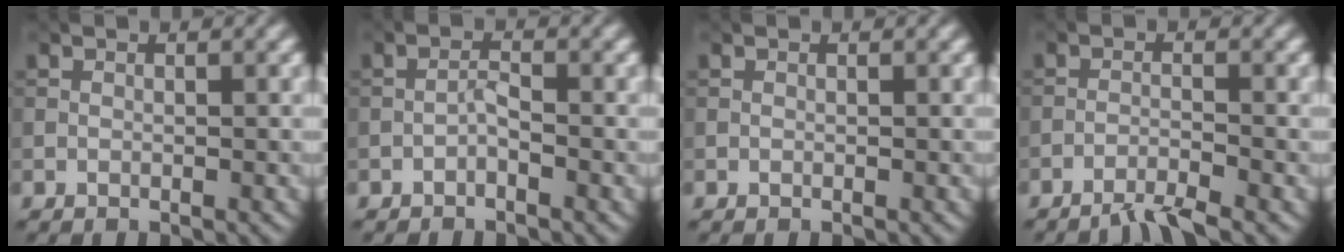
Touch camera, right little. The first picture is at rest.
{"total": 1.1, "force": [-0.7, 0.2, 0.7], "torque": [-0.016, 0.006, -0.015]}
{"total": 0.0}
{"total": 2.9, "force": [-2.3, 0.2, 1.7], "torque": [-0.028, 0.002, -0.052]}